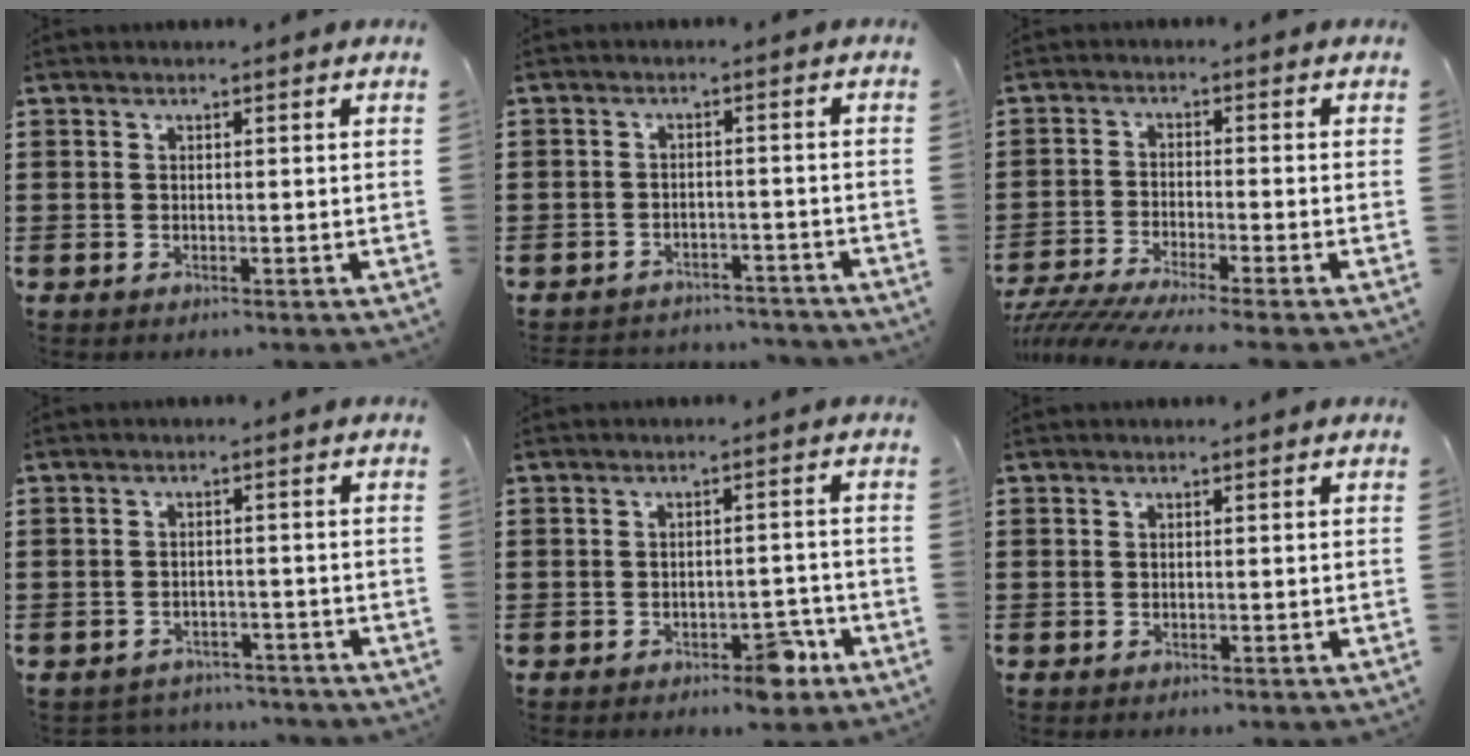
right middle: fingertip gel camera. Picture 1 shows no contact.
{"total": 2.9, "force": [-2.9, 0.5, -0.4], "torque": [-0.002, 0.001, -0.064]}
{"total": 4.5, "force": [-4.1, -0.4, 1.7], "torque": [-0.052, -0.022, -0.086]}
{"total": 2.3, "force": [-2.2, 0.4, -0.2], "torque": [-0.005, -0.001, -0.050]}
{"total": 4.2, "force": [-3.0, 1.5, 2.6], "torque": [-0.037, 0.010, -0.054]}
{"total": 0.0}